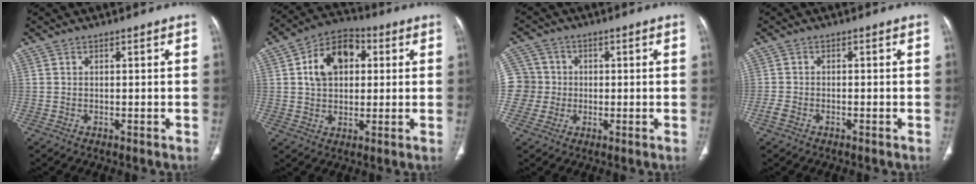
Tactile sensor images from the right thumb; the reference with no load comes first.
{"total": 11.9, "force": [2.7, 8.3, 8.1], "torque": [-0.111, 0.012, 0.035]}
{"total": 7.4, "force": [-0.6, 7.3, 0.8], "torque": [0.002, 0.016, -0.014]}
{"total": 1.9, "force": [-1.0, 1.2, 1.2], "torque": [-0.033, 0.001, -0.019]}